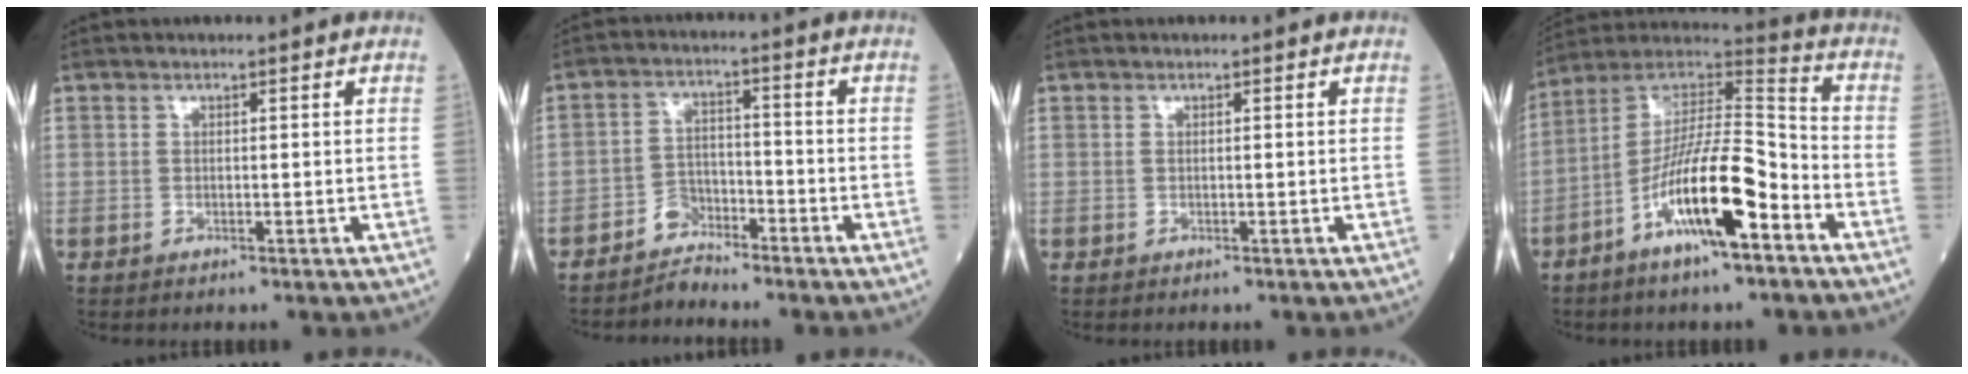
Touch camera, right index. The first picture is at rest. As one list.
[{"total": 3.7, "force": [-3.4, 1.4, 0.0], "torque": [0.003, 0.000, -0.065]}, {"total": 0.0}, {"total": 15.8, "force": [-7.0, 2.7, 13.9], "torque": [-0.258, 0.007, -0.124]}]